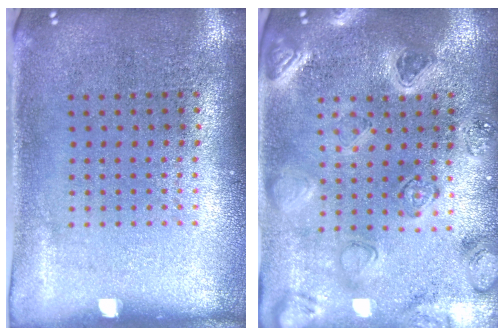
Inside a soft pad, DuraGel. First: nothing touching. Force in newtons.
{"total": 2.2, "press": 2.2, "slide": 0.4}